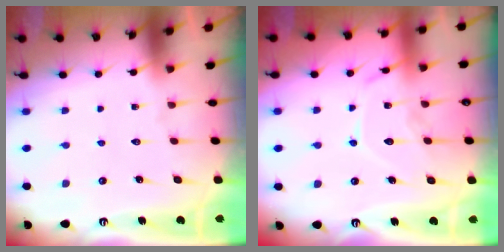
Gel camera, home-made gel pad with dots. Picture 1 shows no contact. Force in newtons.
{"total": 12.0, "press": 12.0, "slide": 0.9}